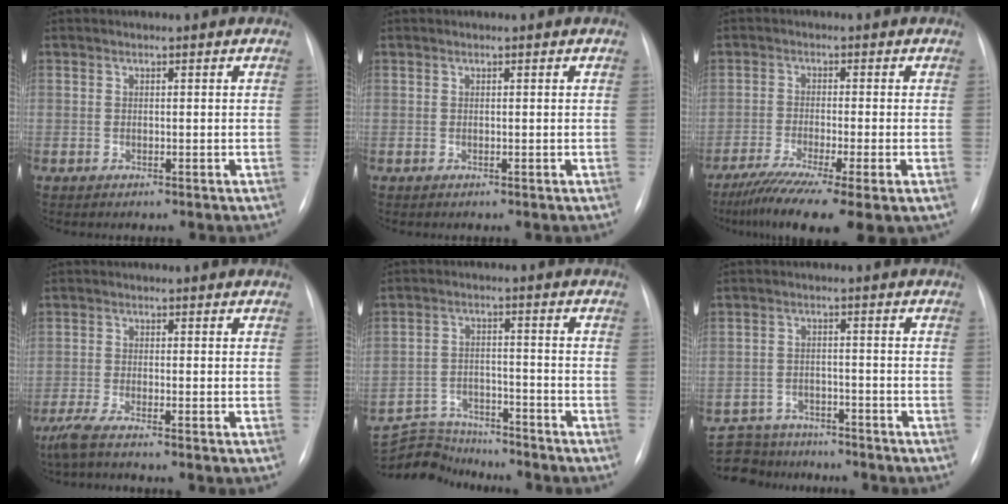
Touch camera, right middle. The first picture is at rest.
{"total": 0.0}
{"total": 13.4, "force": [-9.0, 1.4, 9.8], "torque": [-0.151, -0.032, -0.144]}
{"total": 3.5, "force": [-2.8, -0.4, 2.0], "torque": [-0.045, -0.008, -0.058]}
{"total": 8.6, "force": [-8.4, 1.8, -0.2], "torque": [0.000, 0.017, -0.146]}
{"total": 9.4, "force": [-8.7, 3.6, 1.2], "torque": [-0.025, 0.011, -0.133]}